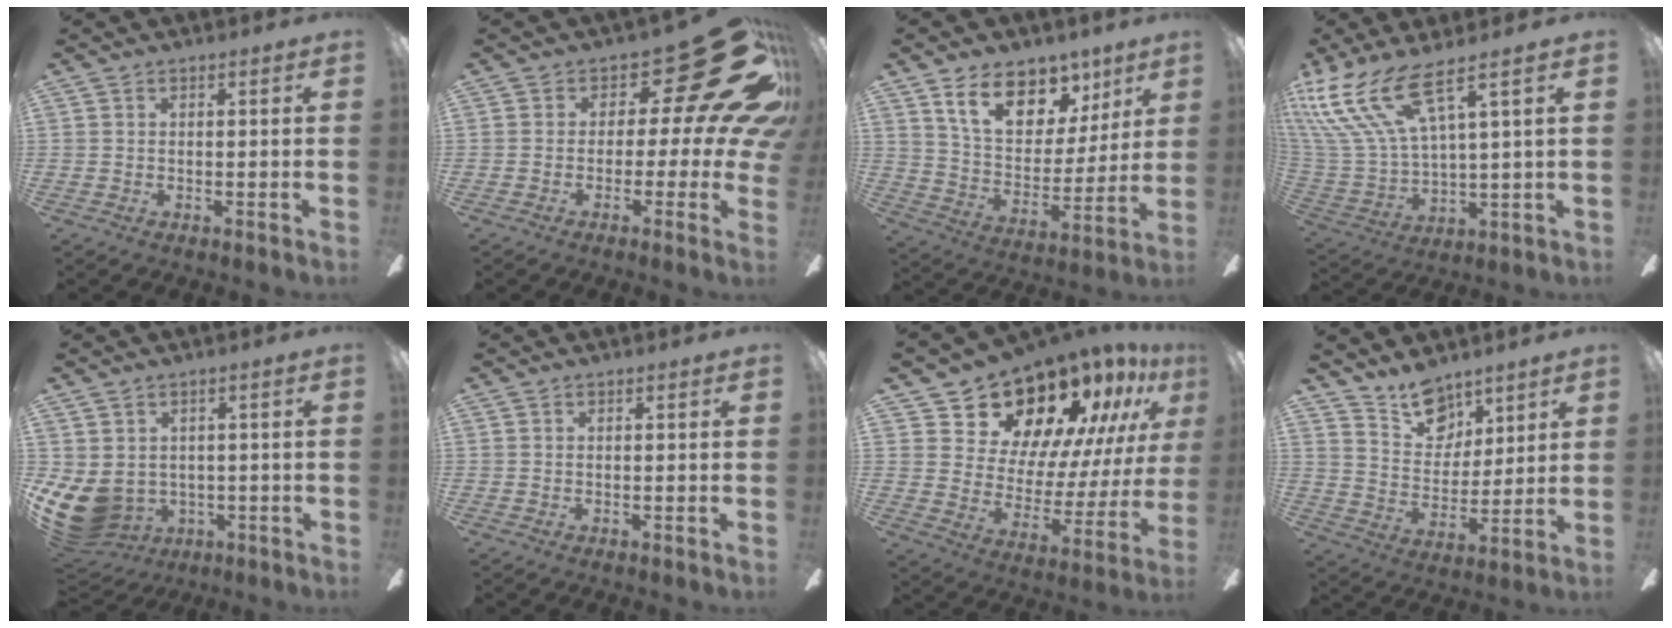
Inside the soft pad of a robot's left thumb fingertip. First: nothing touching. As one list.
[{"total": 18.7, "force": [8.1, 7.8, 15.0], "torque": [-0.203, -0.054, 0.134]}, {"total": 17.1, "force": [10.7, 10.1, 8.7], "torque": [-0.145, -0.053, 0.195]}, {"total": 18.5, "force": [10.6, 6.1, 13.8], "torque": [-0.315, -0.055, 0.185]}, {"total": 9.8, "force": [-1.0, 8.2, 5.3], "torque": [-0.149, -0.013, -0.014]}, {"total": 0.0}, {"total": 17.8, "force": [14.7, 8.6, 5.2], "torque": [-0.086, -0.121, 0.270]}, {"total": 11.8, "force": [9.1, 6.8, 3.4], "torque": [-0.047, -0.059, 0.171]}]